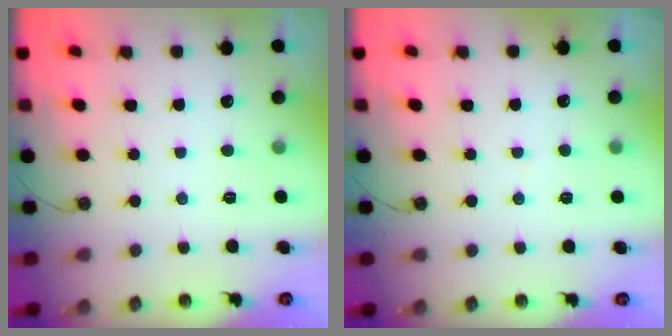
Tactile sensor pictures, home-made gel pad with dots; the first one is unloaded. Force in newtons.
{"total": 2.0, "press": 2.0, "slide": 0.2}